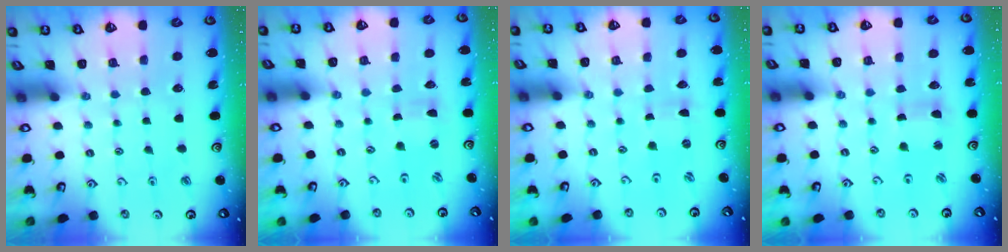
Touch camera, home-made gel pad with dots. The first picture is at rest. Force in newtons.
{"total": 0.0}
{"total": 0.0}
{"total": 2.2, "press": 2.2, "slide": 0.3}